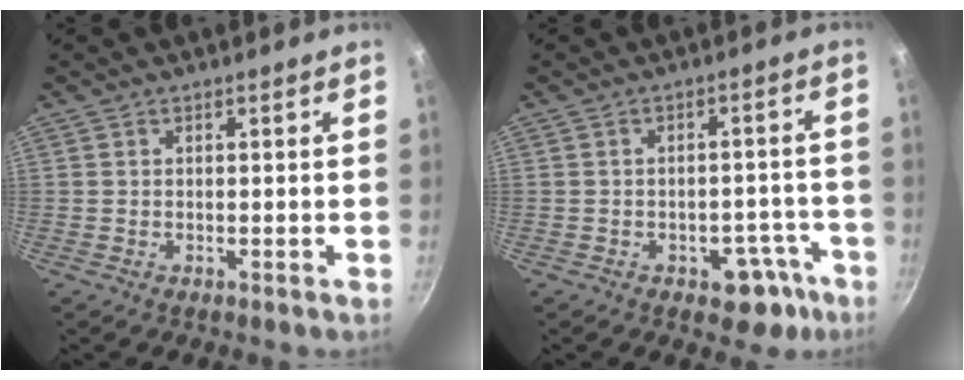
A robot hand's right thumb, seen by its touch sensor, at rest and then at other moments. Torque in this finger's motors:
{"motor_torque": [2.60, 2.30, 0.43, -1.02, 0.01]}